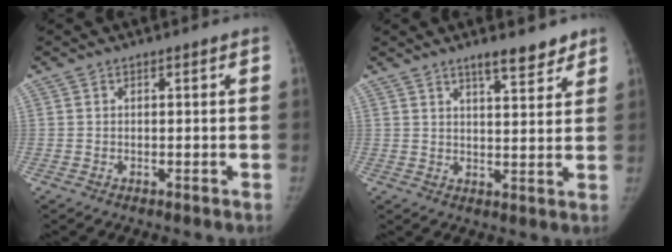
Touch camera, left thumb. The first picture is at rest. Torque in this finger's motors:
{"motor_torque": [0.02, 0.06, 0.53, -0.23, -0.04]}